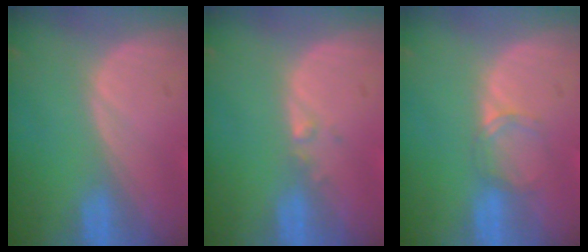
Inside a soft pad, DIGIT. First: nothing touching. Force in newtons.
{"total": 1.0, "press": 0.9, "slide": 0.5}
{"total": 2.2, "press": 2.2, "slide": 0.2}